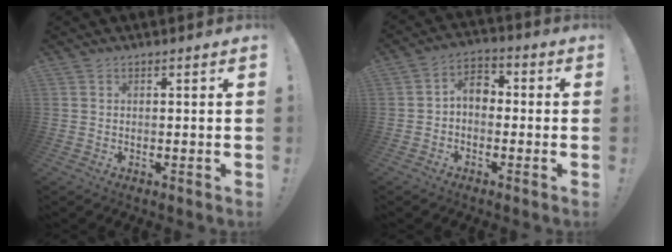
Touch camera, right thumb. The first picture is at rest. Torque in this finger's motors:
{"motor_torque": [0.35, 0.09, 0.04, -0.01, 0.01]}